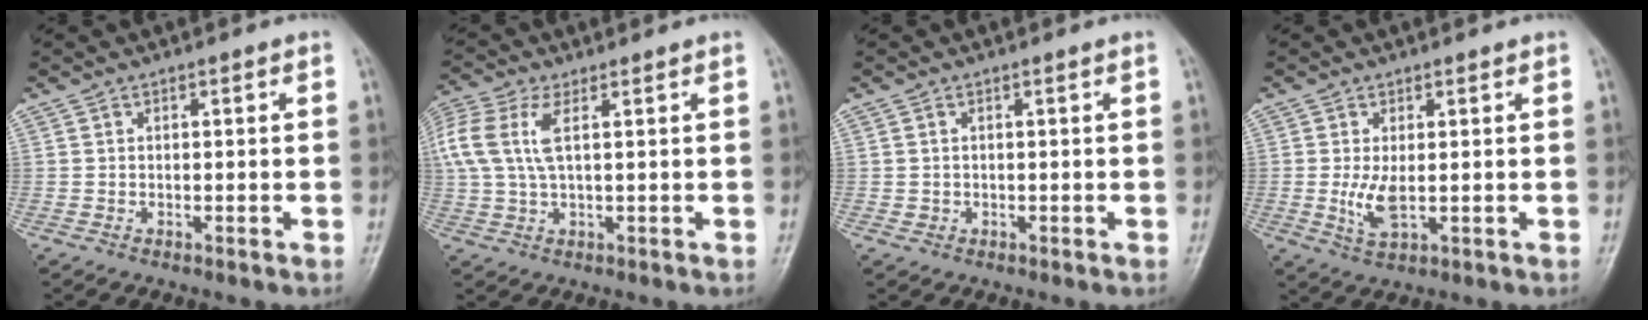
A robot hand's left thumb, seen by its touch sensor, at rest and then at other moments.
{"total": 9.6, "force": [2.8, 4.1, 8.3], "torque": [-0.221, 0.020, 0.060]}
{"total": 0.6, "force": [-0.1, 0.5, 0.2], "torque": [-0.002, -0.001, 0.001]}
{"total": 4.2, "force": [0.0, 1.8, 3.8], "torque": [-0.079, -0.013, 0.006]}